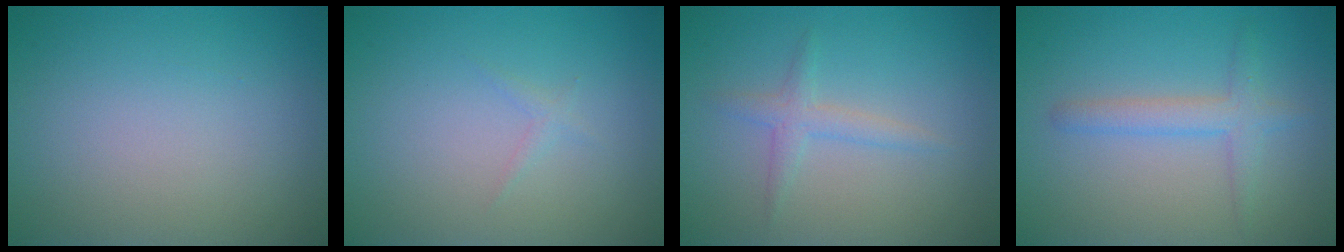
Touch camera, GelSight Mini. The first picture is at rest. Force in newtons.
{"total": 0.6, "press": 0.6, "slide": 0.0}
{"total": 1.7, "press": 1.7, "slide": 0.1}
{"total": 2.3, "press": 2.3, "slide": 0.0}